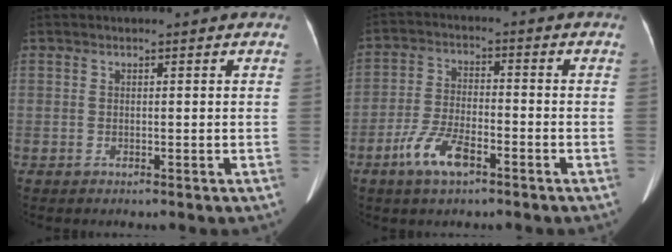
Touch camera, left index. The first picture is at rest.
{"total": 7.3, "force": [-4.3, 2.4, 5.4], "torque": [-0.117, -0.002, -0.080]}